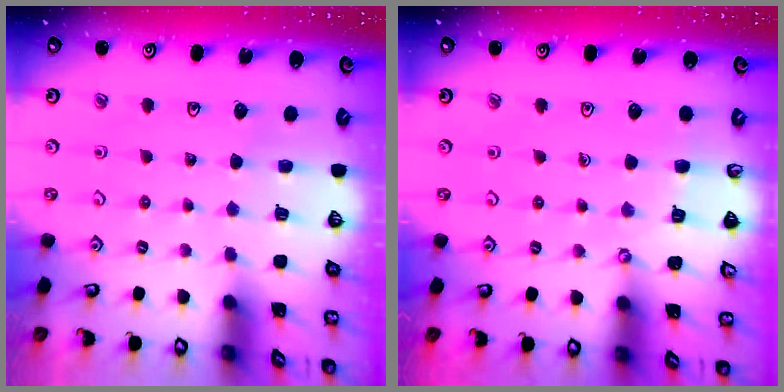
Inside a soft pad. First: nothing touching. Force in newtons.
{"total": 3.6, "press": 3.6, "slide": 0.5}